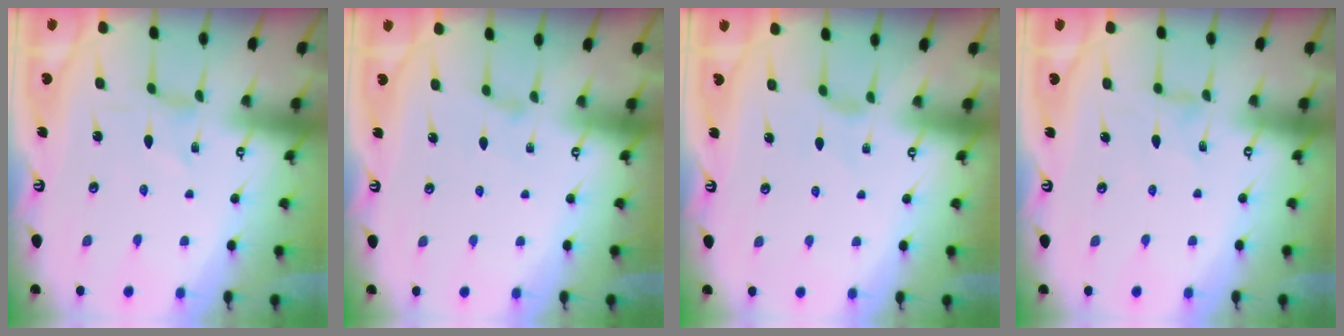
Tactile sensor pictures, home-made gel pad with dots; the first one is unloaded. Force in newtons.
{"total": 1.3, "press": 1.2, "slide": 0.3}
{"total": 1.6, "press": 1.5, "slide": 0.4}
{"total": 0.8, "press": 0.7, "slide": 0.3}